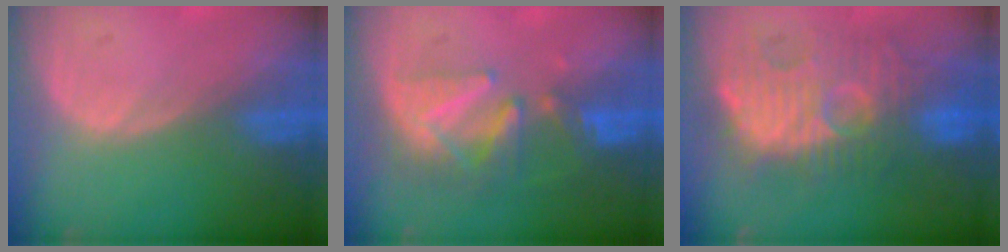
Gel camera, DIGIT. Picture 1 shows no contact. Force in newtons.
{"total": 8.2, "press": 7.4, "slide": 3.6}
{"total": 11.2, "press": 11.0, "slide": 2.0}